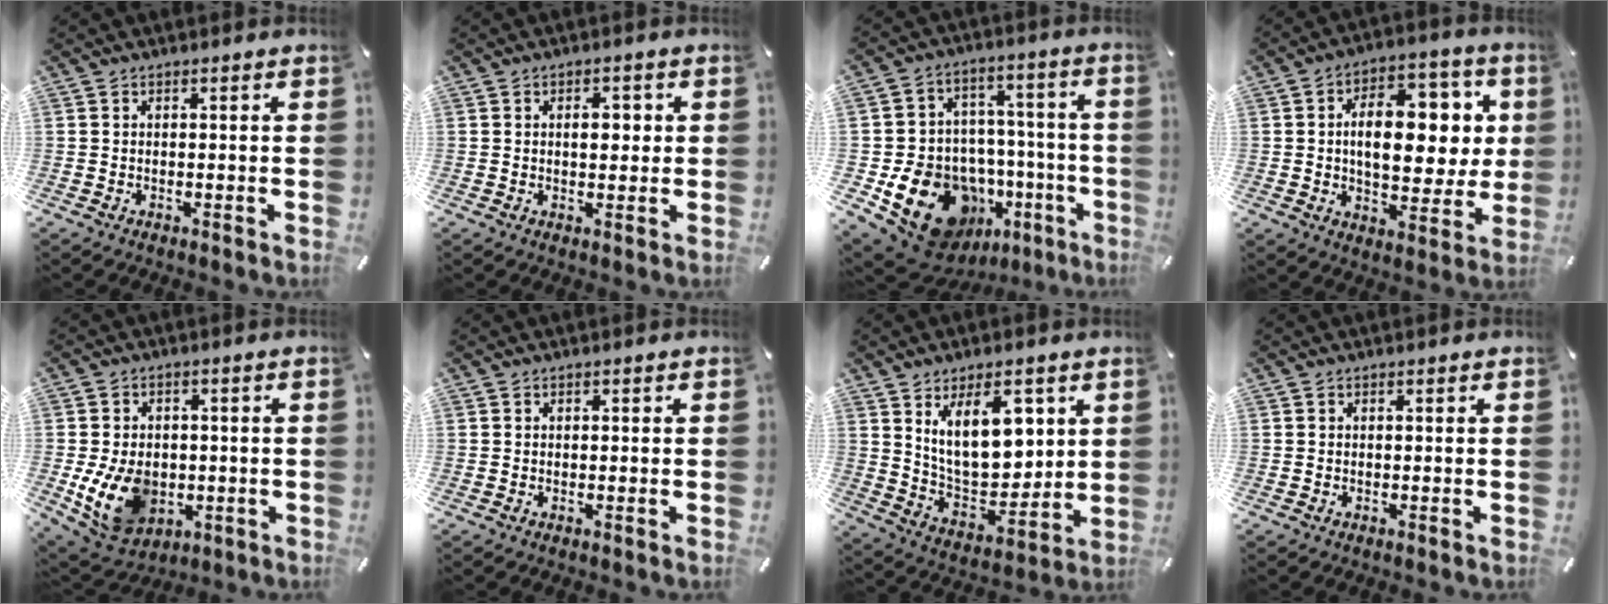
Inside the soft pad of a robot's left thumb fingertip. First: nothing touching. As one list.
[{"total": 4.2, "force": [0.6, 2.5, 3.3], "torque": [-0.044, 0.000, 0.001]}, {"total": 19.0, "force": [-8.2, 14.2, 9.7], "torque": [-0.138, 0.037, -0.116]}, {"total": 16.3, "force": [2.8, 10.2, 12.5], "torque": [-0.177, 0.001, 0.050]}, {"total": 12.3, "force": [-2.5, 9.3, 7.6], "torque": [-0.153, 0.003, -0.042]}, {"total": 0.0}, {"total": 15.5, "force": [6.5, 8.7, 11.1], "torque": [-0.184, -0.024, 0.115]}, {"total": 0.0}]